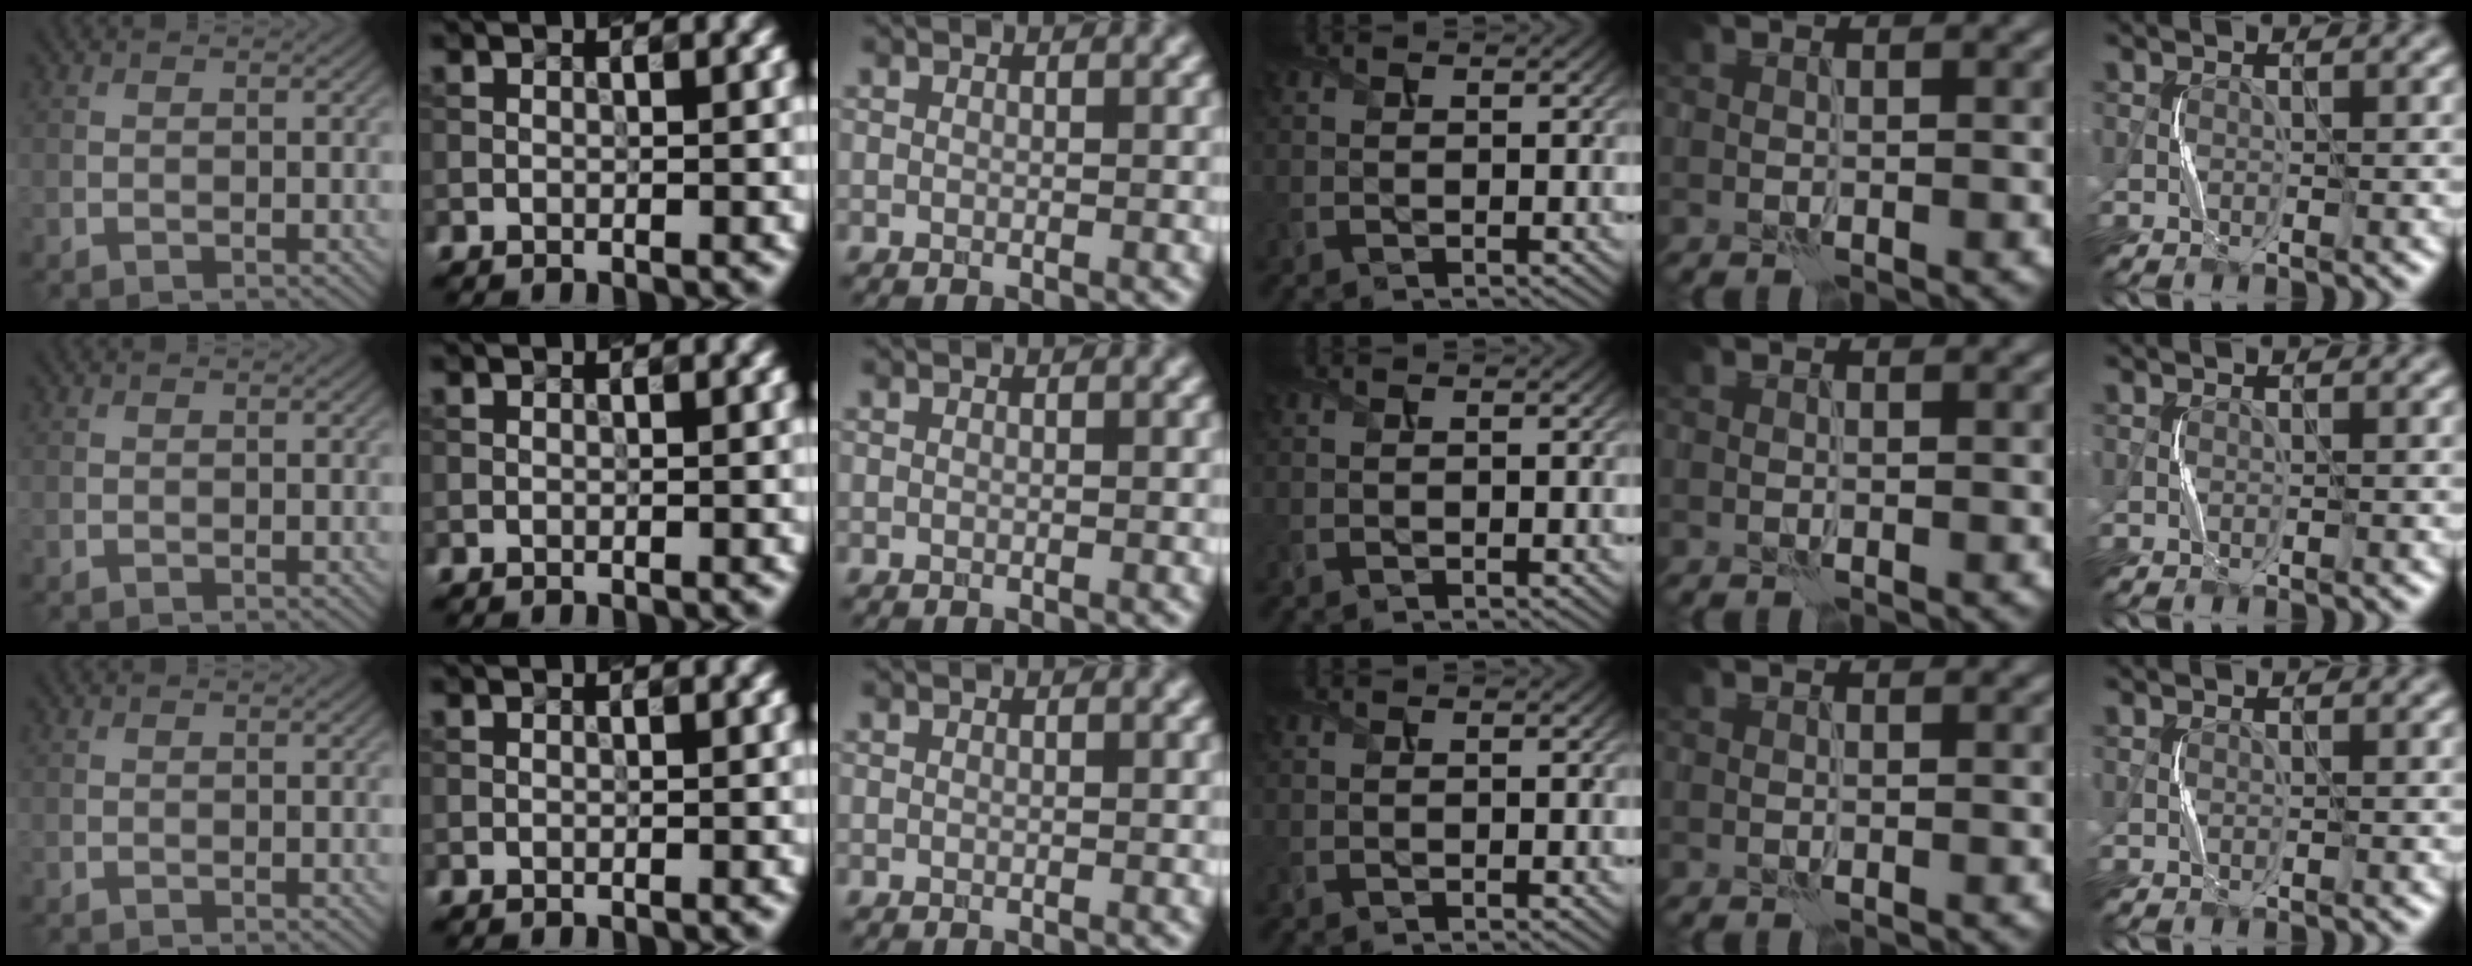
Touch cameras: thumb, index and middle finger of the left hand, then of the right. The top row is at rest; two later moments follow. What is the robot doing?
{"motion": "squeeze", "object": "stress ball aka squeeze ball"}